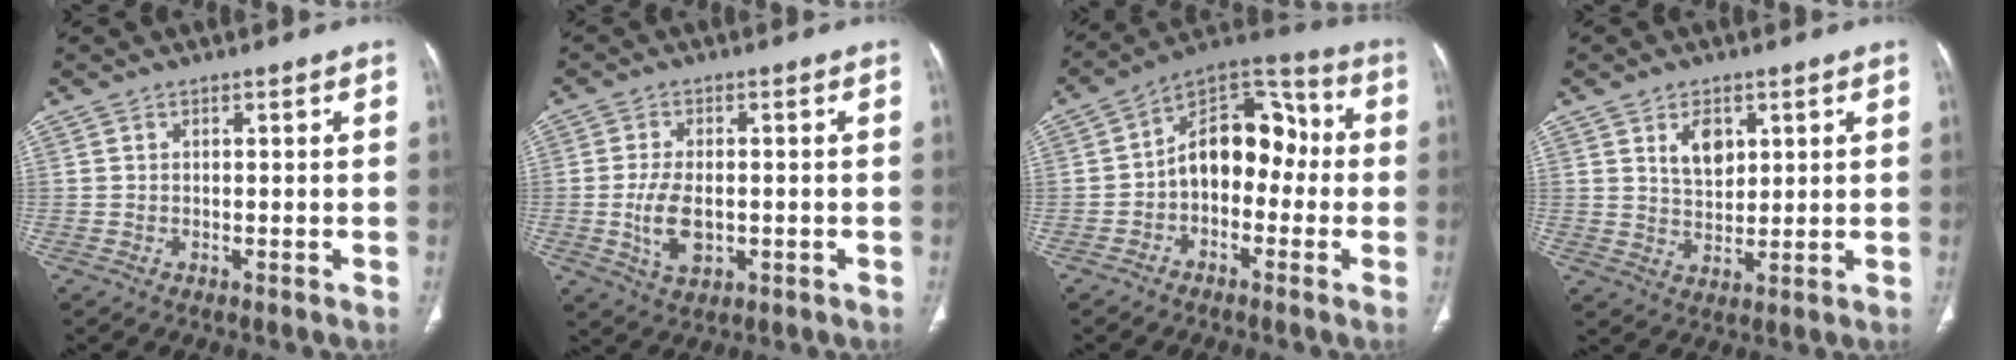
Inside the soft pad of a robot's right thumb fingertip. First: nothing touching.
{"total": 7.2, "force": [-1.1, 4.0, 5.9], "torque": [-0.112, -0.004, -0.013]}
{"total": 13.4, "force": [-1.3, 8.9, 9.9], "torque": [-0.113, 0.050, -0.039]}
{"total": 5.9, "force": [2.5, 3.6, 3.9], "torque": [-0.047, -0.020, 0.049]}